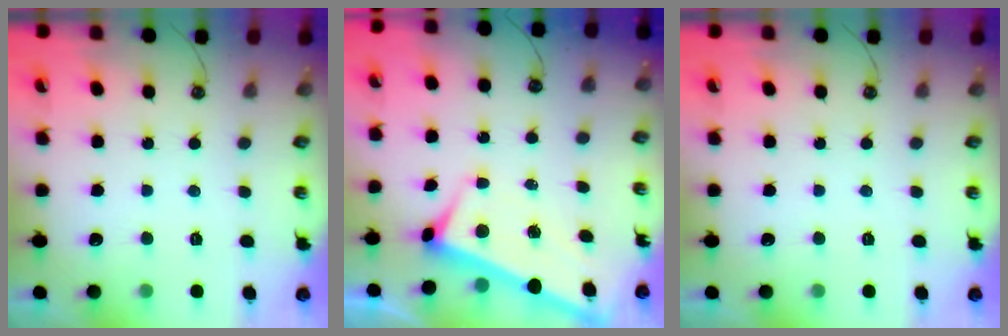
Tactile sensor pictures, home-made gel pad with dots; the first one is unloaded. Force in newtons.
{"total": 2.8, "press": 2.7, "slide": 0.5}
{"total": 0.0}